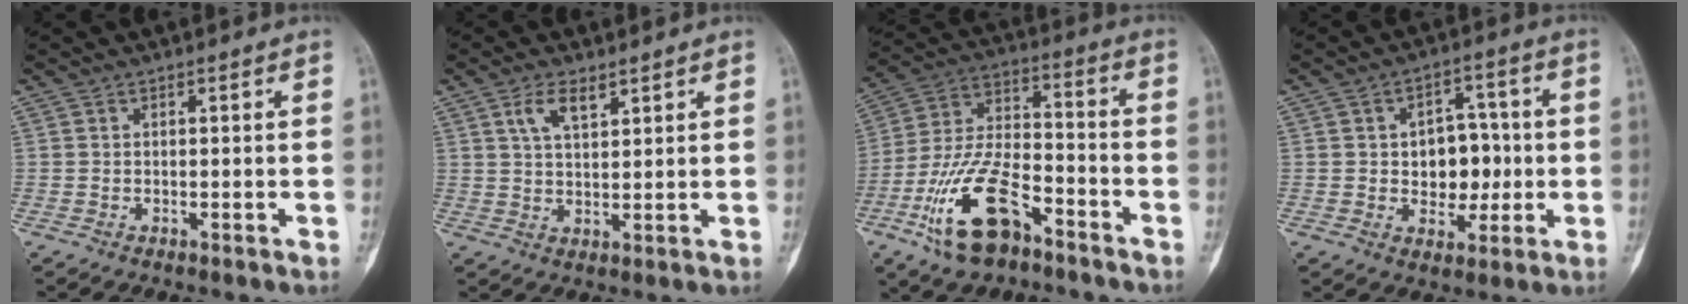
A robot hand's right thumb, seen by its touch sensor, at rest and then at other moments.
{"total": 5.1, "force": [2.9, 2.2, 3.5], "torque": [-0.061, -0.011, 0.057]}
{"total": 17.1, "force": [-9.1, 7.7, 12.2], "torque": [-0.238, 0.058, -0.169]}
{"total": 9.4, "force": [-0.1, 6.9, 6.3], "torque": [-0.041, 0.016, 0.003]}